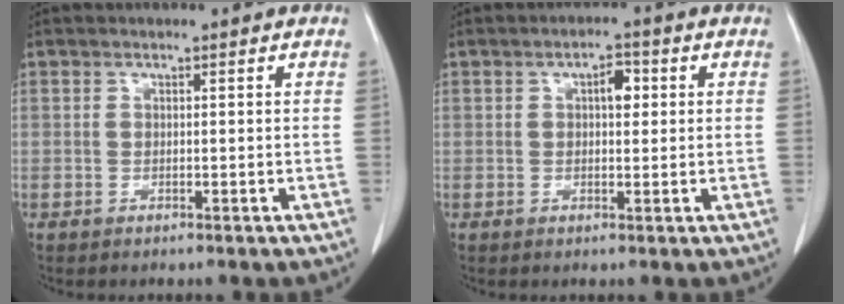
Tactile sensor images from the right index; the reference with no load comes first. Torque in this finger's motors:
{"motor_torque": [0.02, 0.00, 0.03, 0.01]}